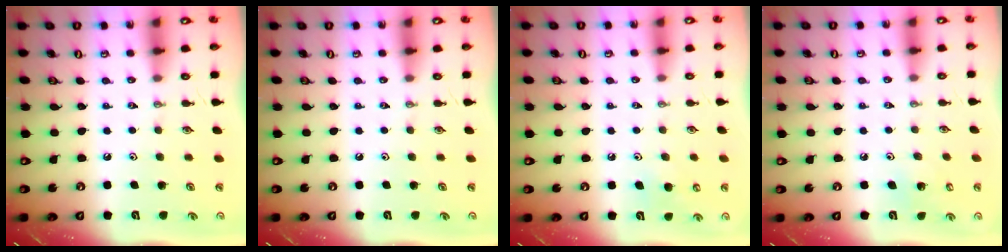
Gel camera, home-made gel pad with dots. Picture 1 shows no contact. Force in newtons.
{"total": 0.0}
{"total": 7.6, "press": 7.4, "slide": 1.9}
{"total": 6.0, "press": 6.0, "slide": 0.4}